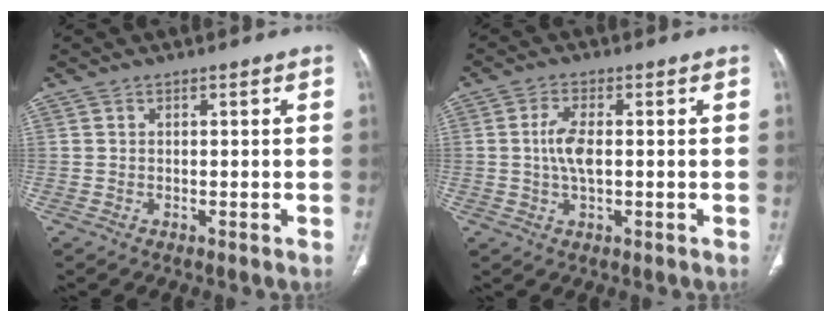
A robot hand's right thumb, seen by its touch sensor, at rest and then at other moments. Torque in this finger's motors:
{"motor_torque": [0.59, 0.83, 0.77, -0.48, 0.09]}